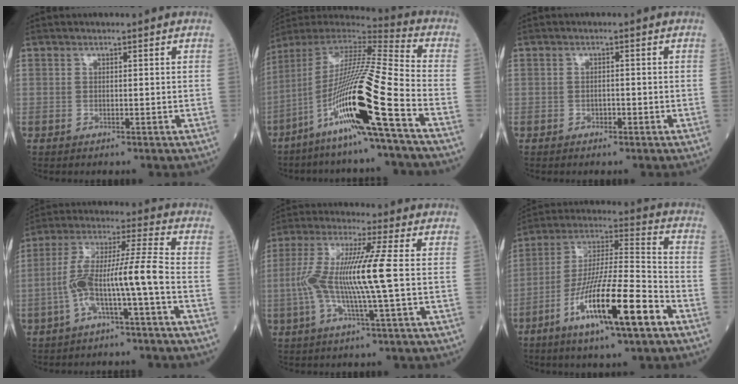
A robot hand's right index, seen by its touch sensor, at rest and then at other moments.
{"total": 19.8, "force": [-8.7, -1.2, 17.8], "torque": [-0.361, -0.034, -0.174]}
{"total": 1.0, "force": [-0.5, 0.7, 0.6], "torque": [-0.009, 0.002, -0.007]}
{"total": 10.5, "force": [-3.3, -0.1, 10.0], "torque": [-0.198, 0.031, -0.064]}
{"total": 11.3, "force": [-0.7, -0.7, 11.3], "torque": [-0.230, 0.008, -0.021]}
{"total": 17.4, "force": [-8.3, 1.4, 15.3], "torque": [-0.288, -0.020, -0.147]}